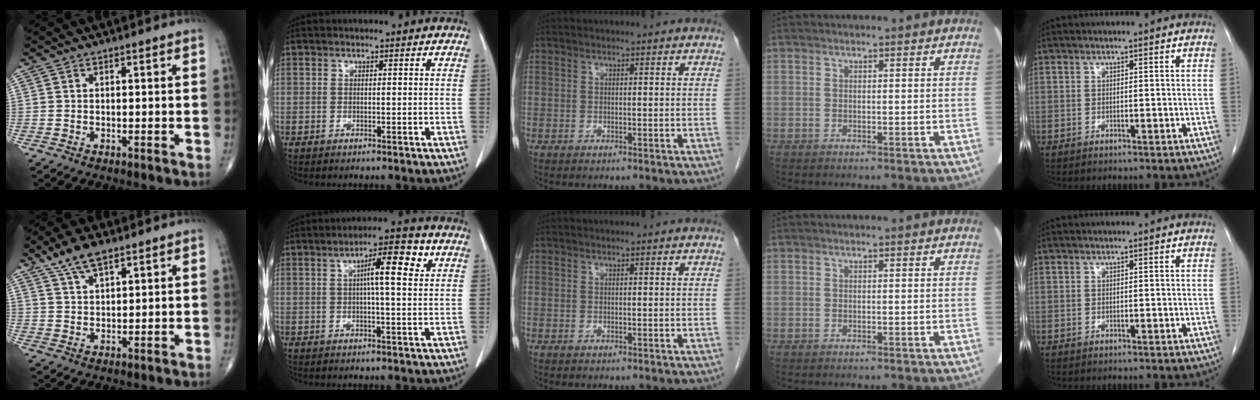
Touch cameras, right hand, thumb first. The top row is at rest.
{"thumb": {"total": 6.5, "force": [4.6, 2.3, 4.0], "torque": [-0.071, -0.016, 0.089]}, "index": {"total": 7.5, "force": [2.3, 1.1, 7.1], "torque": [-0.112, 0.014, 0.032]}}